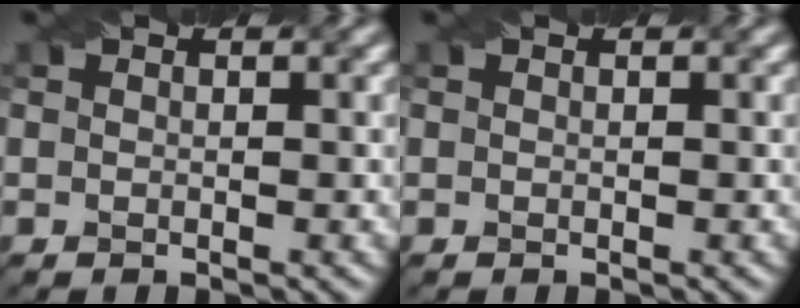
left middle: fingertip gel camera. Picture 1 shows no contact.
{"total": 0.0}